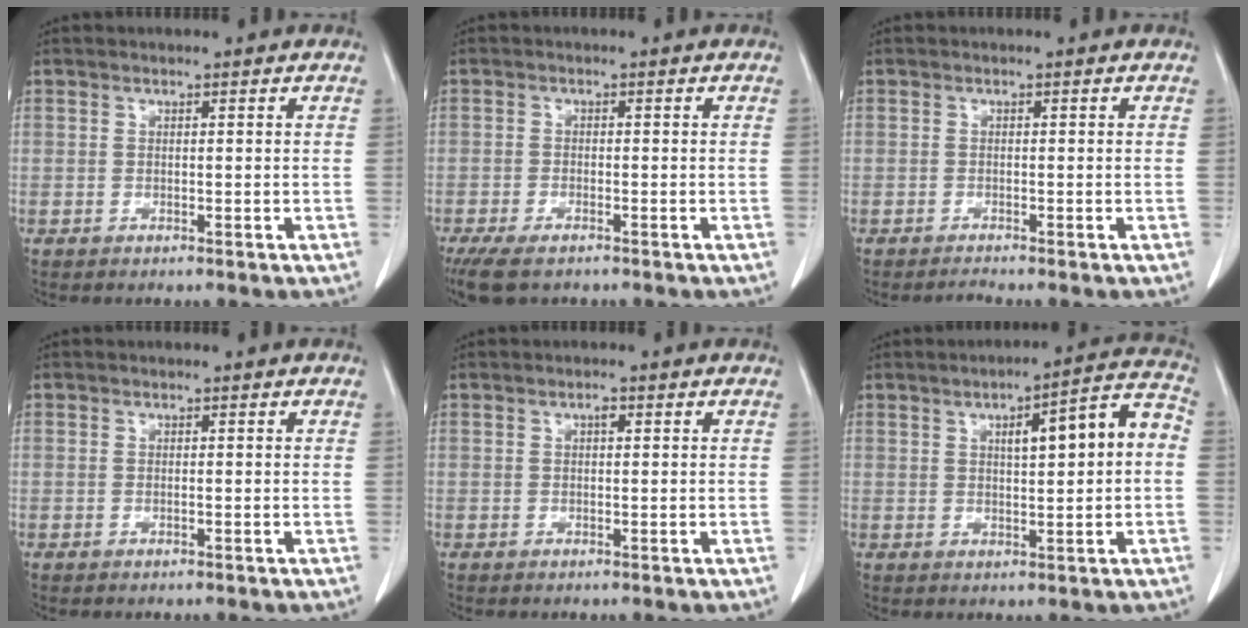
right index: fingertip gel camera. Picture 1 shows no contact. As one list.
[{"total": 6.5, "force": [-4.5, 2.6, 3.8], "torque": [-0.071, -0.012, -0.076]}, {"total": 1.1, "force": [-0.9, 0.1, 0.6], "torque": [-0.015, -0.001, -0.013]}, {"total": 0.5, "force": [-0.1, 0.3, 0.4], "torque": [-0.015, 0.001, -0.001]}, {"total": 1.3, "force": [0.4, 0.7, 1.0], "torque": [-0.019, 0.003, 0.006]}, {"total": 10.4, "force": [1.3, 2.3, 10.1], "torque": [-0.139, 0.036, 0.021]}]